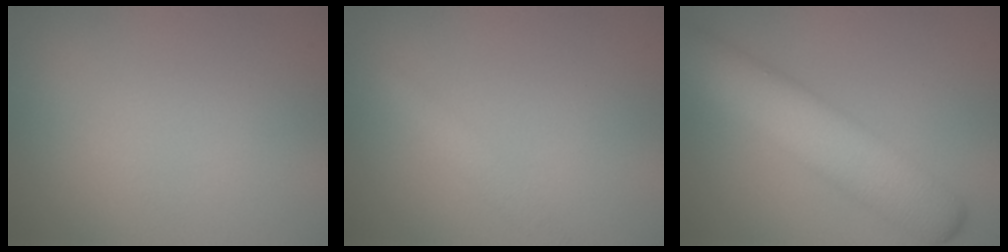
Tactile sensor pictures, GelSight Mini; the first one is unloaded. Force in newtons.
{"total": 1.4, "press": 1.4, "slide": 0.1}
{"total": 7.0, "press": 6.9, "slide": 0.2}